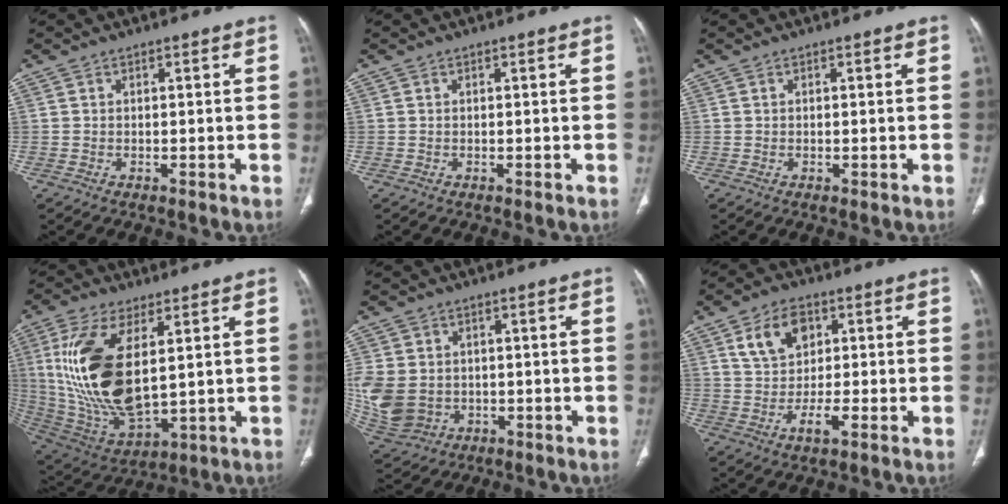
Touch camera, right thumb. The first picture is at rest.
{"total": 0.0}
{"total": 0.0}
{"total": 20.5, "force": [3.9, 9.6, 17.7], "torque": [-0.363, -0.026, 0.090]}
{"total": 17.1, "force": [-1.6, 14.3, 9.2], "torque": [-0.244, 0.005, -0.004]}
{"total": 9.1, "force": [1.9, 5.9, 6.6], "torque": [-0.104, -0.003, 0.034]}